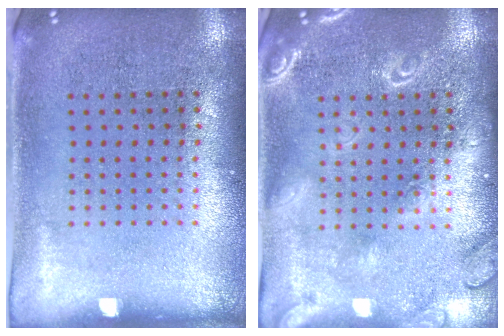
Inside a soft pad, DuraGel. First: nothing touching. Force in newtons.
{"total": 1.9, "press": 1.9, "slide": 0.2}